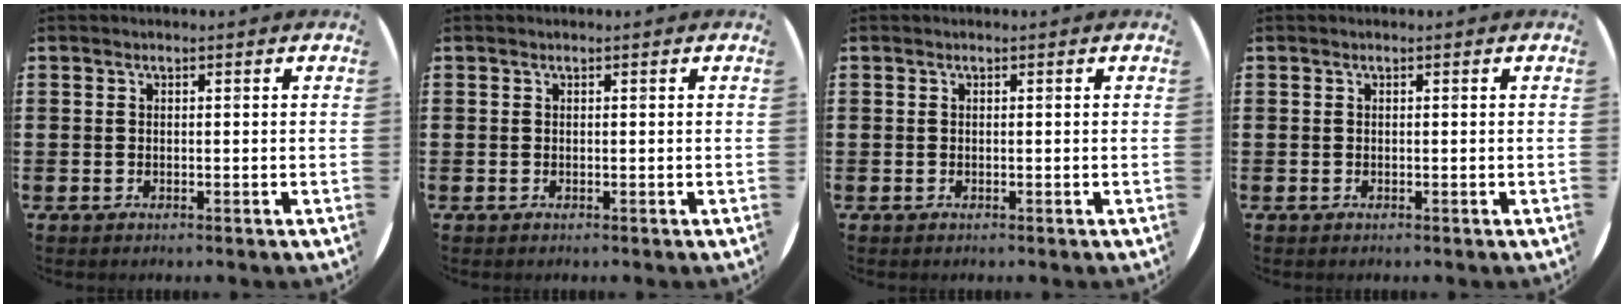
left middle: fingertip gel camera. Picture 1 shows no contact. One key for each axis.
{"total": 0.0}
{"total": 0.0}
{"total": 0.0}